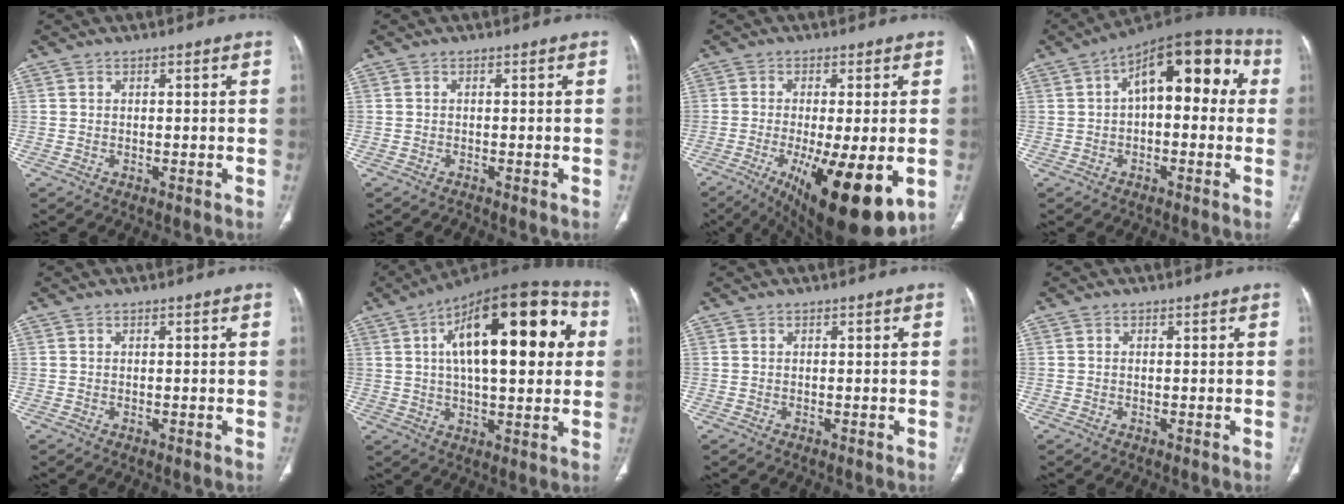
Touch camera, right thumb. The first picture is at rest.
{"total": 0.6, "force": [-0.6, 0.0, 0.3], "torque": [0.001, 0.003, -0.009]}
{"total": 18.0, "force": [-5.8, 5.1, 16.3], "torque": [-0.225, -0.026, -0.072]}
{"total": 16.4, "force": [3.1, 8.2, 13.9], "torque": [-0.151, 0.045, 0.034]}
{"total": 0.0}
{"total": 25.5, "force": [6.1, 10.6, 22.4], "torque": [-0.311, 0.025, 0.080]}
{"total": 0.0}
{"total": 0.0}